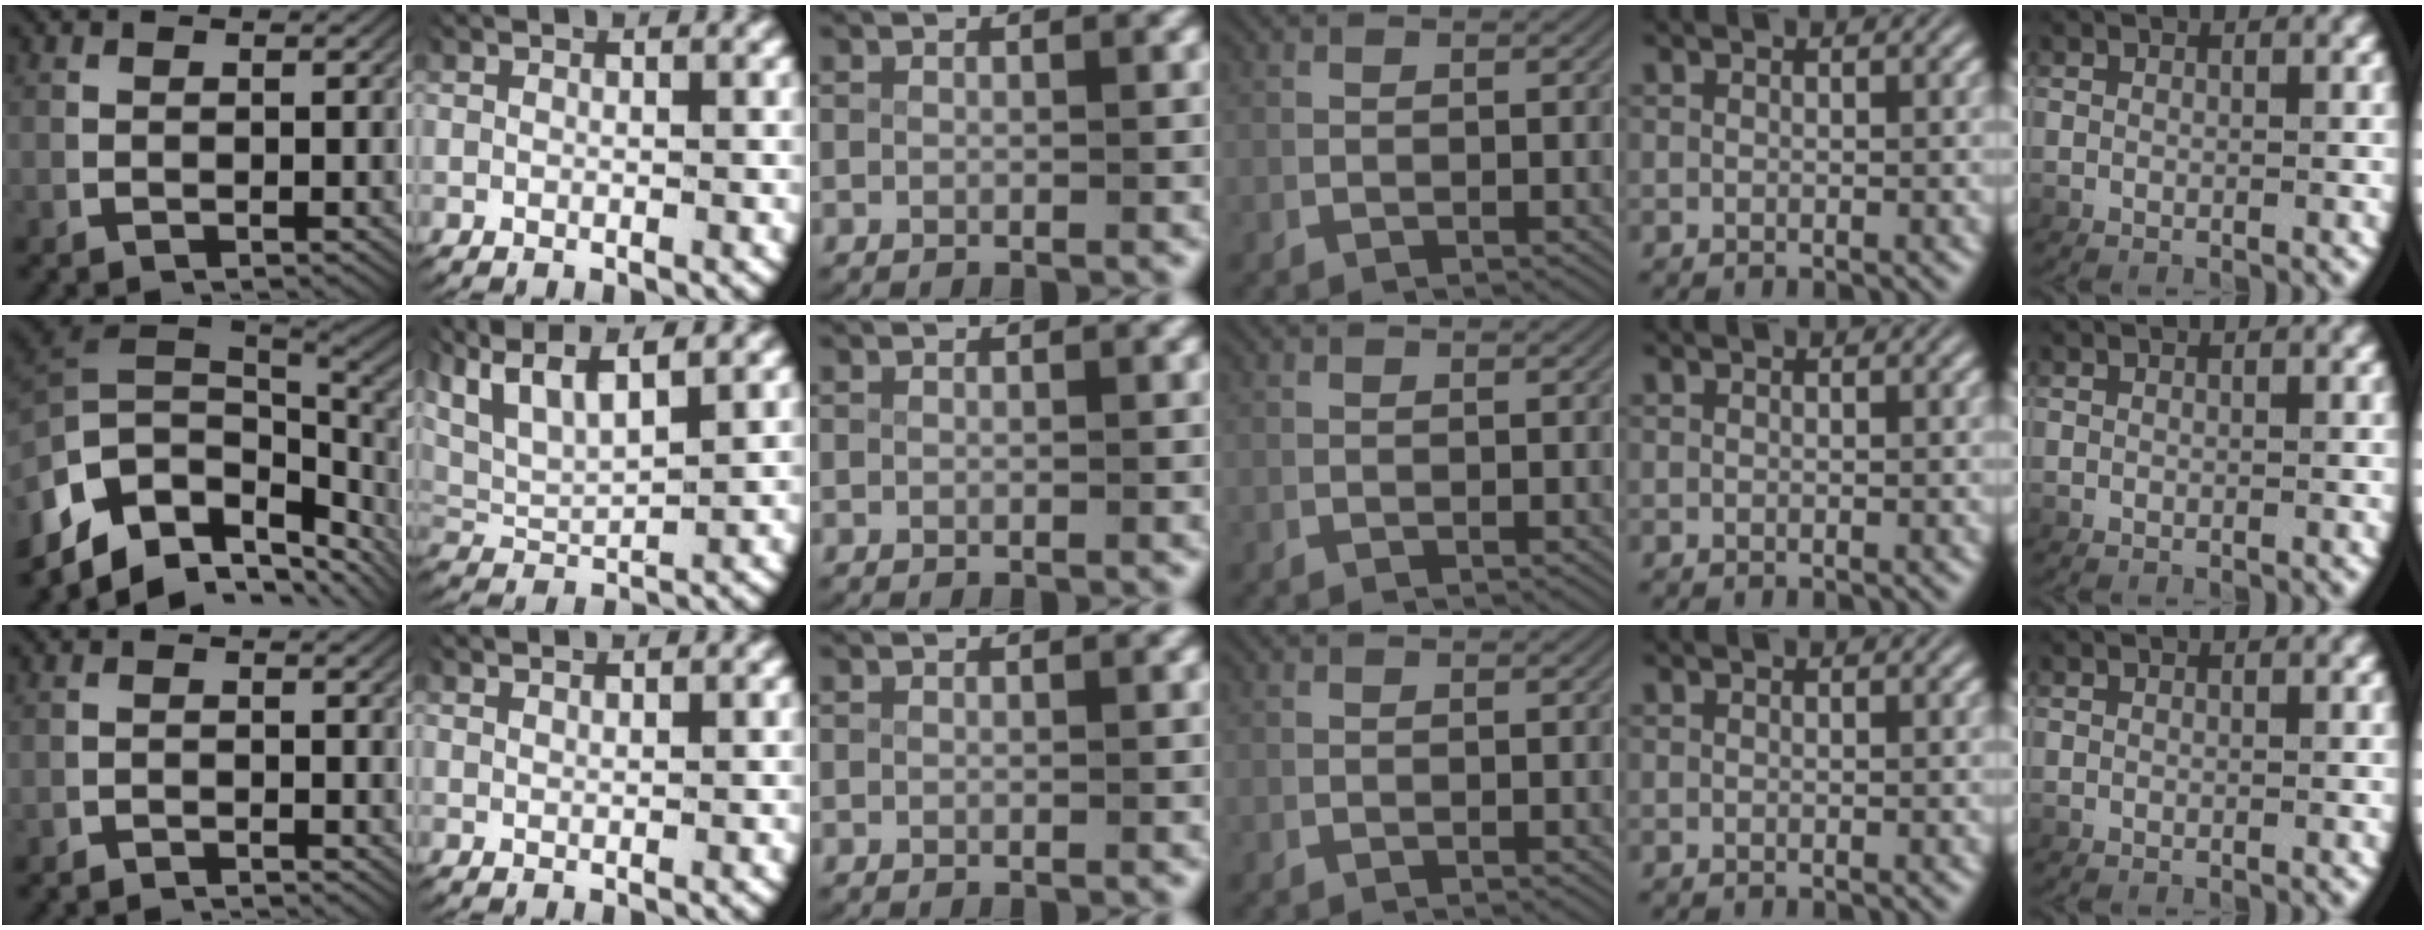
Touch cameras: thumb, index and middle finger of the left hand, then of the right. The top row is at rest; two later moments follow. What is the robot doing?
{"motion": "lift_and_place", "object": "coat"}